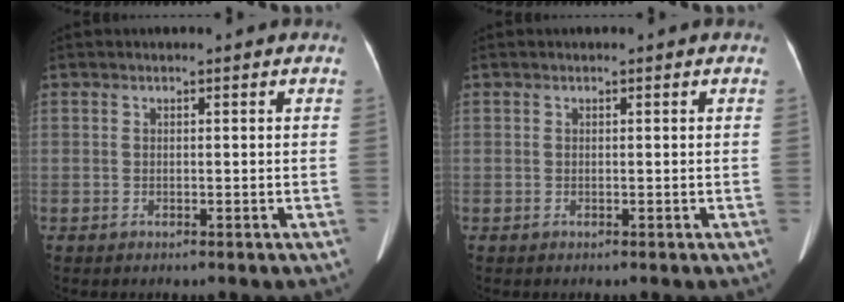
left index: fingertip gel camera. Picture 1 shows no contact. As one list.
[{"total": 0.0}]